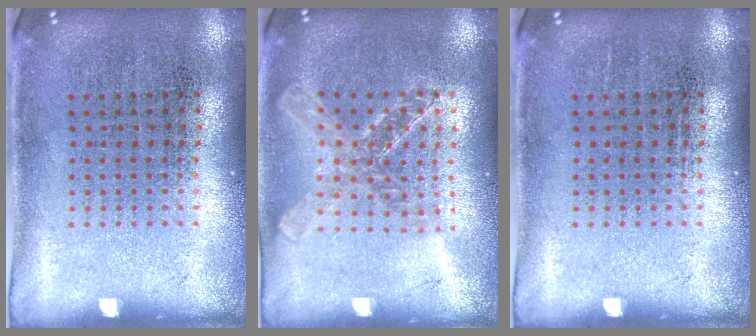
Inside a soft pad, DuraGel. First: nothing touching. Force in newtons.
{"total": 1.6, "press": 1.4, "slide": 0.7}
{"total": 0.0}